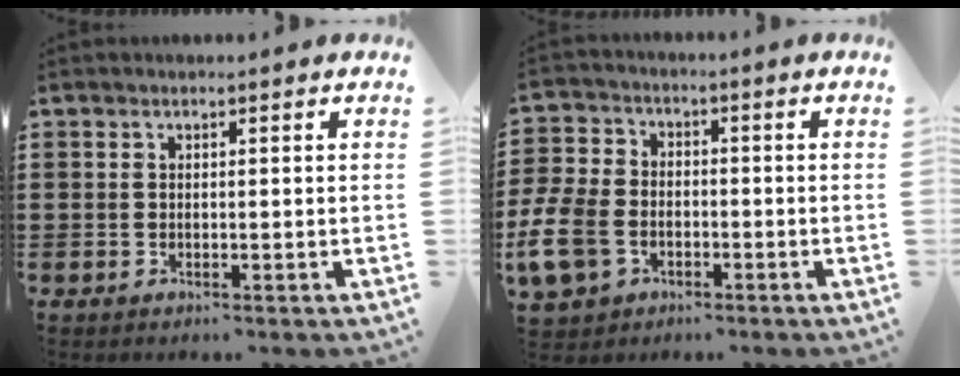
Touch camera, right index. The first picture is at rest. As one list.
[{"total": 8.6, "force": [-3.7, 5.8, 5.1], "torque": [-0.151, 0.001, -0.077]}]